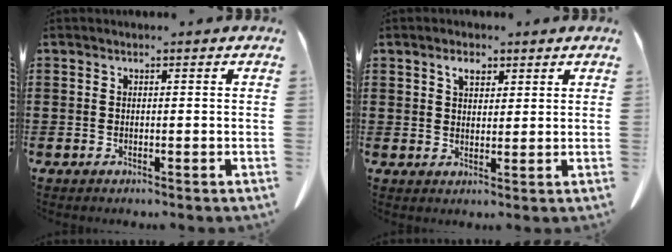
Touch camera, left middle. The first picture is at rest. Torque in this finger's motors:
{"motor_torque": [0.09, 0.17, -0.05, -0.03]}